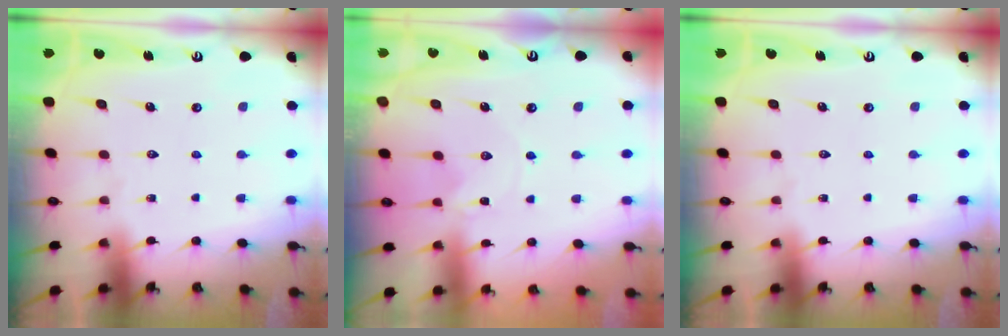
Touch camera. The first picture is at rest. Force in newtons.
{"total": 0.0}
{"total": 0.0}